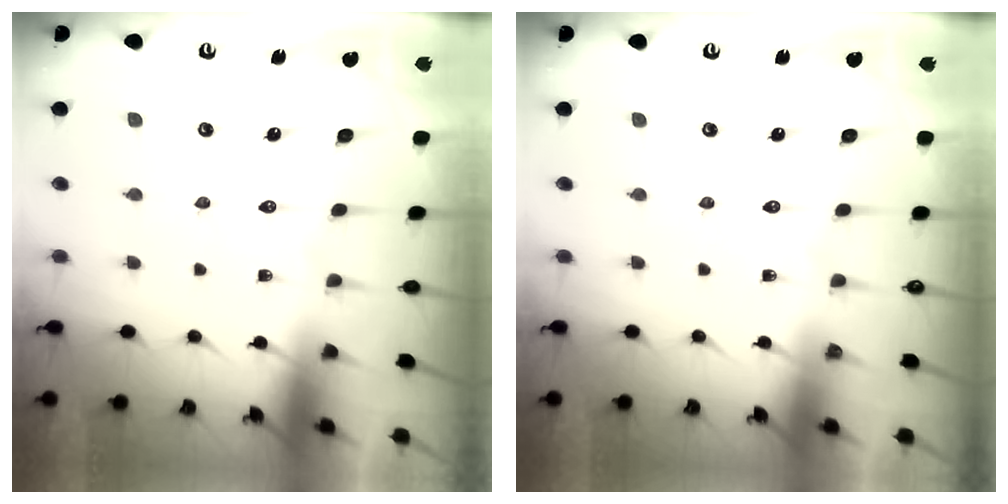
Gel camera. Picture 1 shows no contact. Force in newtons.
{"total": 0.0}